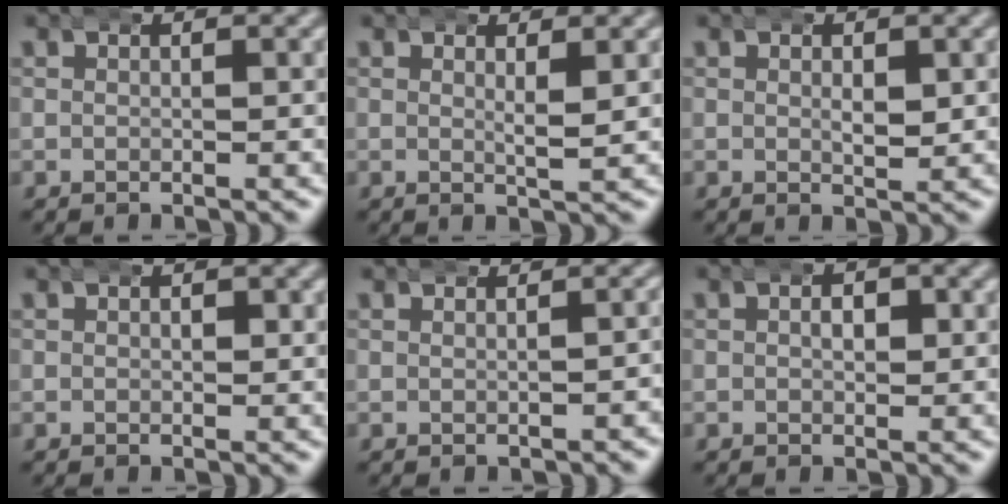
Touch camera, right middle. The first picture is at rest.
{"total": 1.6, "force": [0.8, 0.2, 1.4], "torque": [-0.025, -0.005, 0.012]}
{"total": 1.6, "force": [0.3, 0.8, 1.4], "torque": [-0.020, -0.007, 0.004]}
{"total": 0.8, "force": [0.2, 0.6, 0.5], "torque": [-0.002, -0.002, 0.003]}
{"total": 0.9, "force": [-0.5, 0.6, 0.5], "torque": [-0.001, 0.004, -0.010]}
{"total": 2.2, "force": [0.4, 1.4, 1.6], "torque": [-0.016, 0.003, 0.003]}